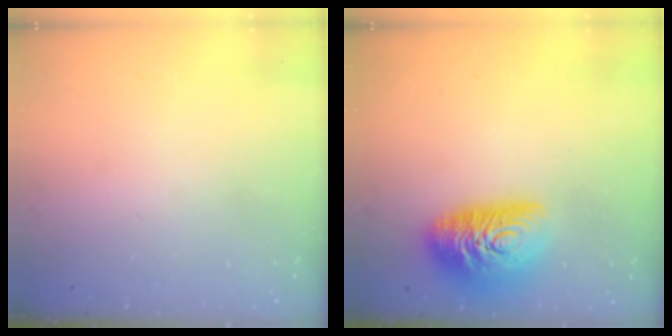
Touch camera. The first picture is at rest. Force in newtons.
{"total": 14.7, "press": 14.6, "slide": 0.9}